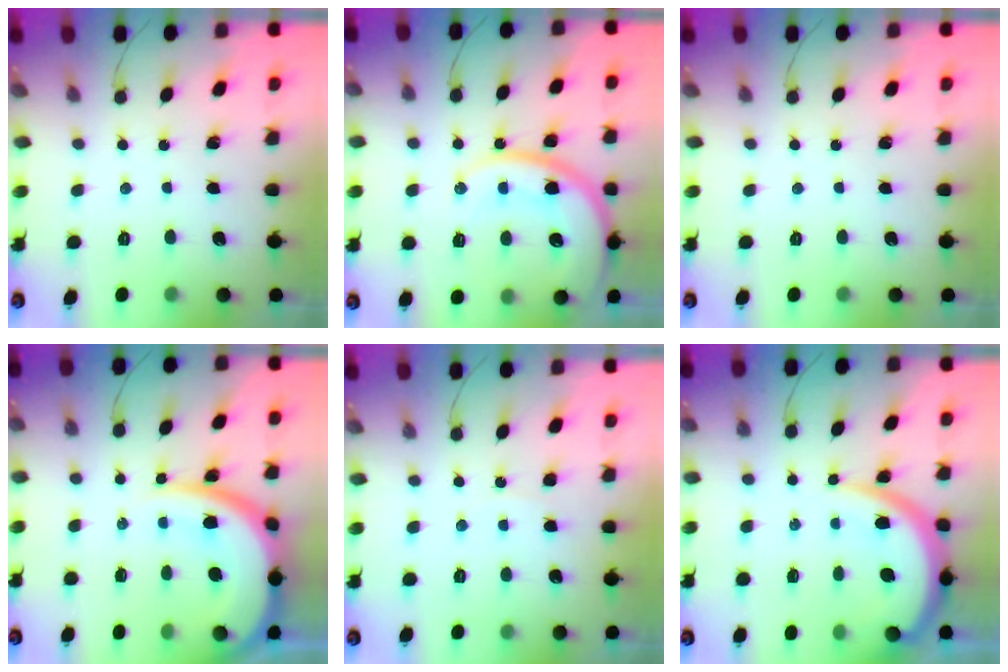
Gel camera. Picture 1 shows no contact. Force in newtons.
{"total": 17.5, "press": 17.4, "slide": 1.8}
{"total": 0.0}
{"total": 15.2, "press": 15.2, "slide": 1.1}
{"total": 4.8, "press": 4.8, "slide": 0.6}
{"total": 10.5, "press": 10.4, "slide": 1.2}